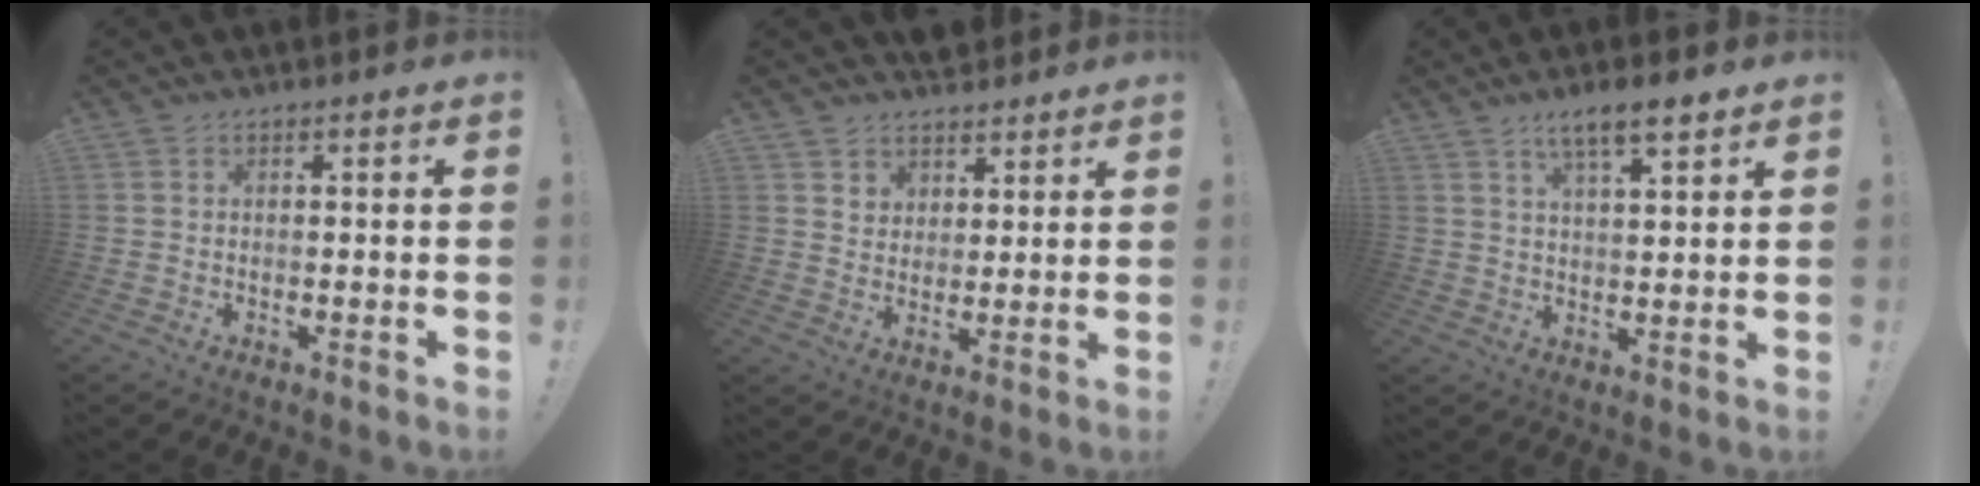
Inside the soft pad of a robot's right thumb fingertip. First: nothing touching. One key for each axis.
{"total": 5.8, "fx": 4.5, "fy": 3.7, "fz": -0.1, "tx": 0.005, "ty": -0.039, "tz": 0.085}
{"total": 8.0, "fx": 5.6, "fy": 2.0, "fz": 5.3, "tx": -0.084, "ty": -0.026, "tz": 0.097}